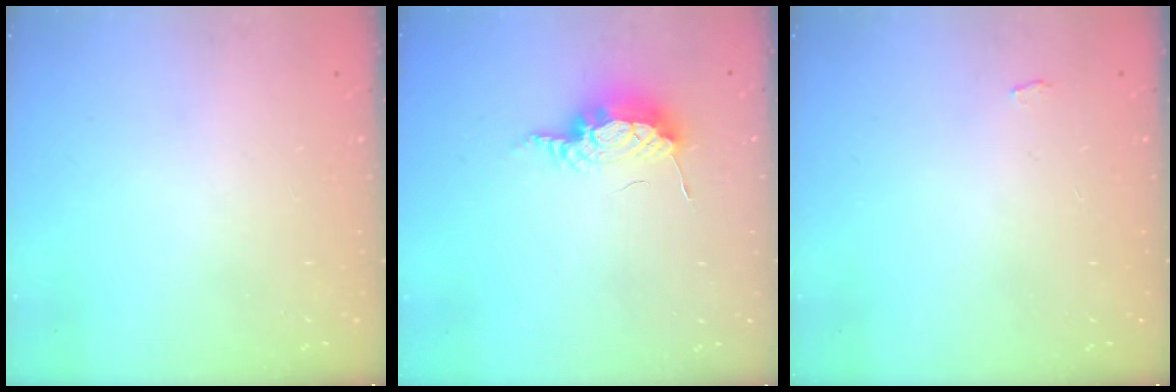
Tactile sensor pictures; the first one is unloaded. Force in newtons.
{"total": 8.1, "press": 8.1, "slide": 0.1}
{"total": 2.8, "press": 2.8, "slide": 0.3}